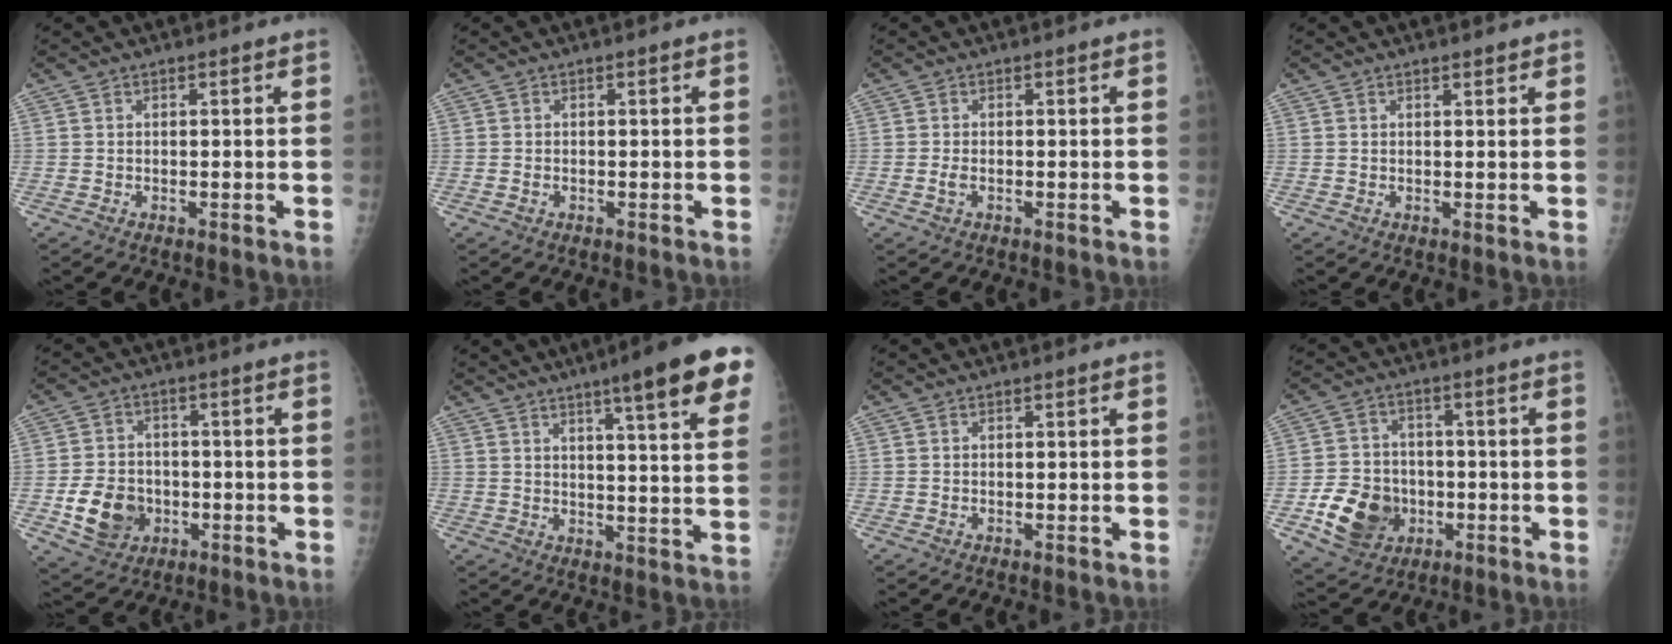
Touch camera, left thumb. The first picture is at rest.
{"total": 0.6, "force": [-0.2, 0.4, 0.4], "torque": [-0.009, 0.005, -0.003]}
{"total": 1.4, "force": [-0.4, 0.7, 1.1], "torque": [-0.027, 0.003, -0.008]}
{"total": 1.2, "force": [1.0, 0.4, 0.6], "torque": [-0.006, -0.005, 0.013]}
{"total": 9.3, "force": [-2.6, 7.6, 4.7], "torque": [-0.059, 0.012, -0.037]}
{"total": 16.2, "force": [9.3, 1.8, 13.1], "torque": [-0.158, -0.034, 0.115]}
{"total": 0.0}
{"total": 11.7, "force": [-3.5, 9.6, 5.7], "torque": [-0.070, 0.013, -0.053]}